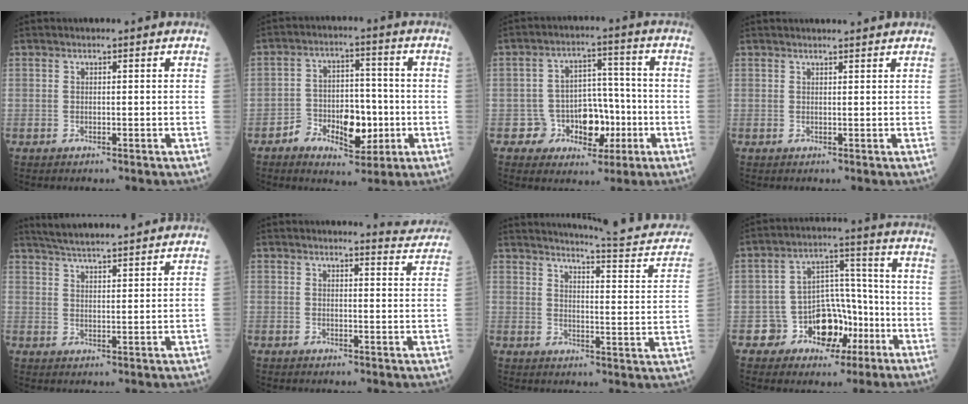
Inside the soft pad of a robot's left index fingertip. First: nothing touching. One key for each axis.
{"total": 8.8, "fx": -3.3, "fy": 5.0, "fz": 6.5, "tx": -0.110, "ty": 0.017, "tz": -0.049}
{"total": 7.9, "fx": -2.8, "fy": 6.2, "fz": 4.0, "tx": -0.049, "ty": 0.026, "tz": -0.036}
{"total": 4.1, "fx": 4.0, "fy": 0.1, "fz": 1.0, "tx": -0.014, "ty": 0.020, "tz": 0.046}
{"total": 16.2, "fx": 14.9, "fy": 1.0, "fz": 6.3, "tx": -0.108, "ty": 0.027, "tz": 0.208}
{"total": 4.9, "fx": 4.9, "fy": -0.1, "fz": -0.3, "tx": -0.001, "ty": -0.031, "tz": 0.037}
{"total": 15.7, "fx": 15.0, "fy": -0.2, "fz": 4.5, "tx": -0.056, "ty": -0.070, "tz": 0.174}
{"total": 9.5, "fx": -4.1, "fy": 7.2, "fz": 4.6, "tx": -0.069, "ty": 0.029, "tz": -0.058}